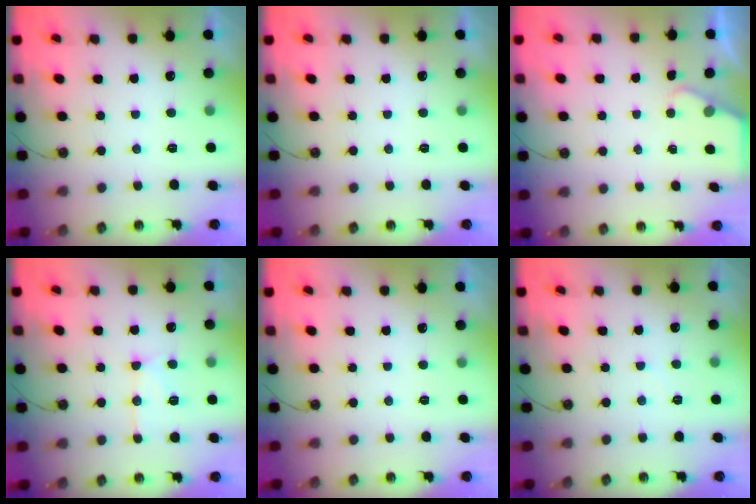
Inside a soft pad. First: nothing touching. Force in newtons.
{"total": 0.0}
{"total": 1.7, "press": 1.7, "slide": 0.3}
{"total": 12.4, "press": 12.3, "slide": 1.1}
{"total": 0.0}
{"total": 1.9, "press": 1.9, "slide": 0.3}